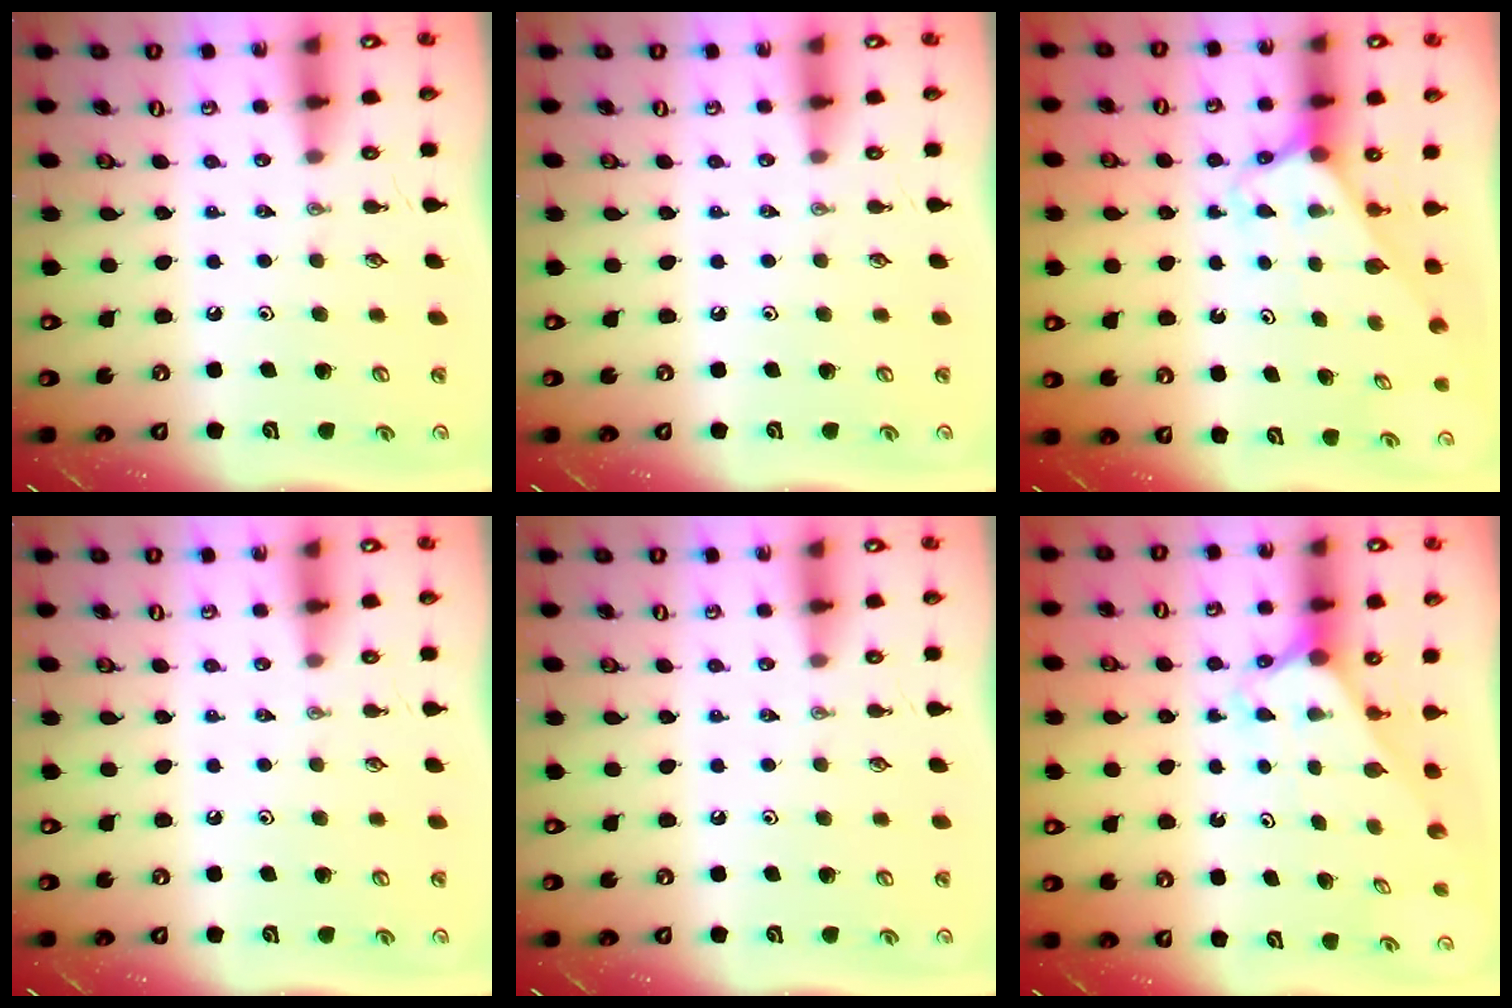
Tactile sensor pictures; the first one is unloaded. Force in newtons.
{"total": 0.0}
{"total": 2.6, "press": 2.6, "slide": 0.2}
{"total": 0.0}
{"total": 0.0}
{"total": 2.3, "press": 2.3, "slide": 0.2}